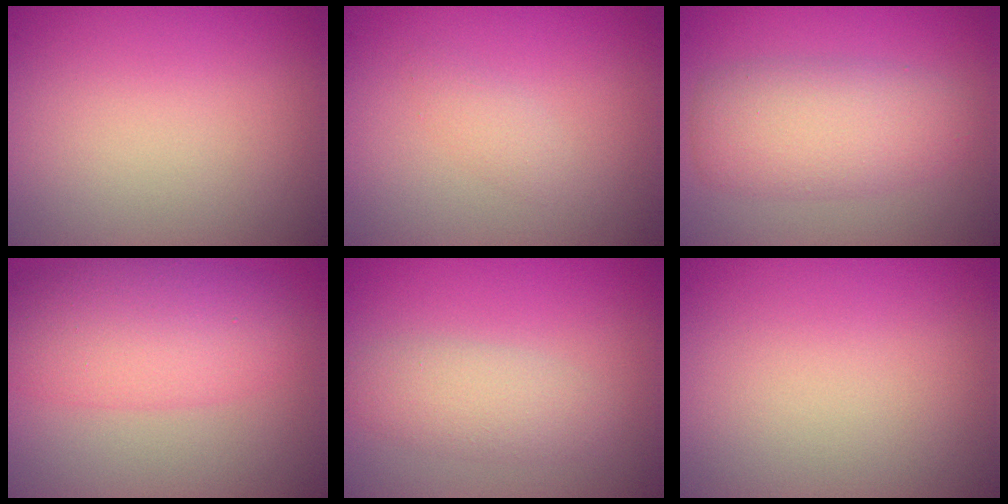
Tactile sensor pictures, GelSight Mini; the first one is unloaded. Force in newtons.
{"total": 1.1, "press": 1.1, "slide": 0.0}
{"total": 4.9, "press": 4.9, "slide": 0.1}
{"total": 6.0, "press": 6.0, "slide": 0.1}
{"total": 2.8, "press": 2.8, "slide": 0.1}
{"total": 0.0}